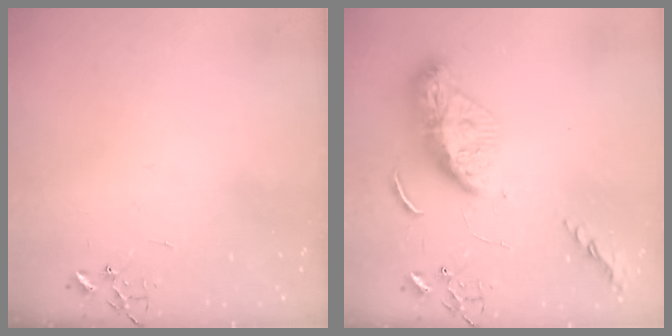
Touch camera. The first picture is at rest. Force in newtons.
{"total": 13.0, "press": 13.0, "slide": 1.2}